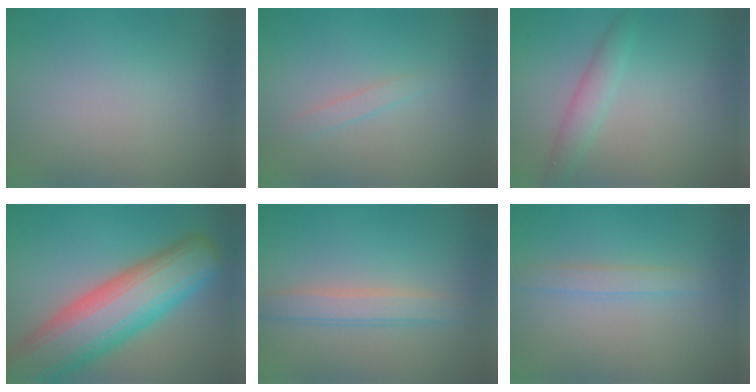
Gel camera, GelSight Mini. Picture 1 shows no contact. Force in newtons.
{"total": 1.0, "press": 1.0, "slide": 0.1}
{"total": 2.0, "press": 2.0, "slide": 0.0}
{"total": 12.4, "press": 12.4, "slide": 0.7}
{"total": 2.7, "press": 2.7, "slide": 0.0}
{"total": 1.8, "press": 1.8, "slide": 0.0}